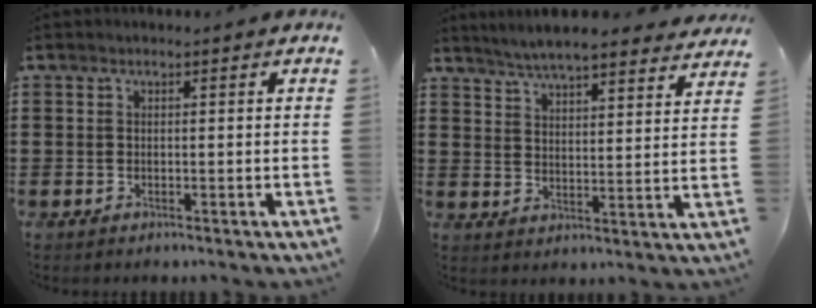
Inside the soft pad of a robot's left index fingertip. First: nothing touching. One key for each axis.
{"total": 5.3, "fx": 5.2, "fy": -0.1, "fz": 1.1, "tx": -0.043, "ty": -0.025, "tz": 0.091}